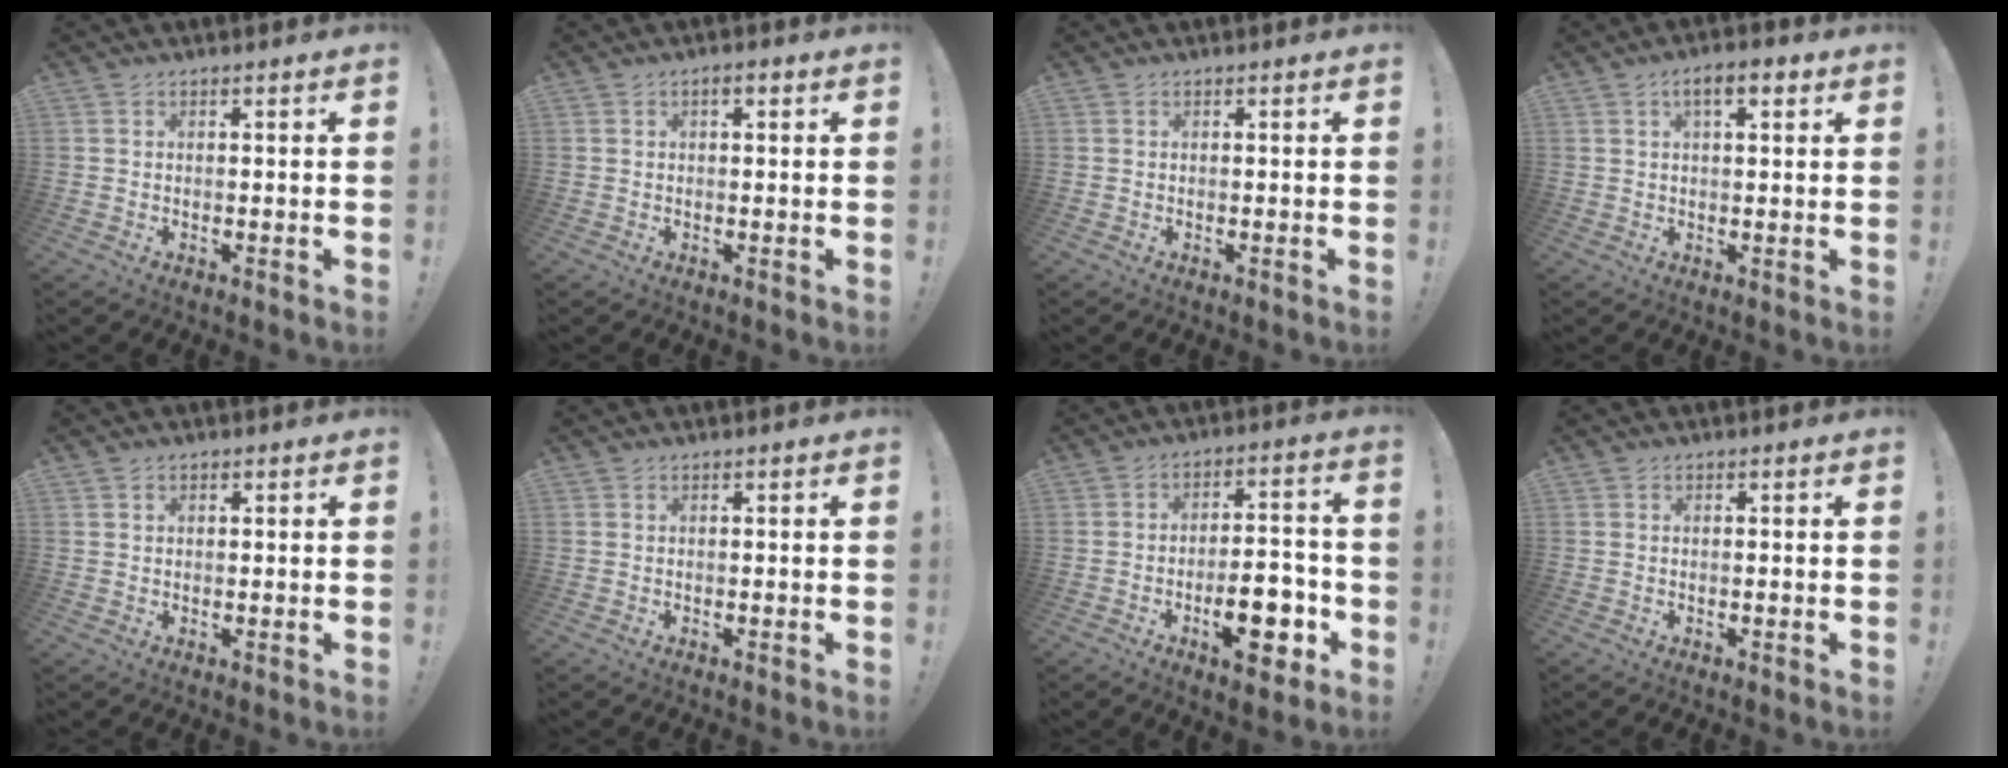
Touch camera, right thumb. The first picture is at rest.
{"total": 1.7, "force": [0.6, 0.8, 1.4], "torque": [-0.022, 0.003, 0.008]}
{"total": 0.0}
{"total": 5.5, "force": [2.3, 2.1, 4.5], "torque": [-0.059, -0.001, 0.033]}
{"total": 0.9, "force": [0.4, 0.7, 0.3], "torque": [-0.001, 0.000, 0.007]}
{"total": 0.0}
{"total": 14.7, "force": [-5.8, 6.6, 11.8], "torque": [-0.148, 0.032, -0.087]}
{"total": 0.0}